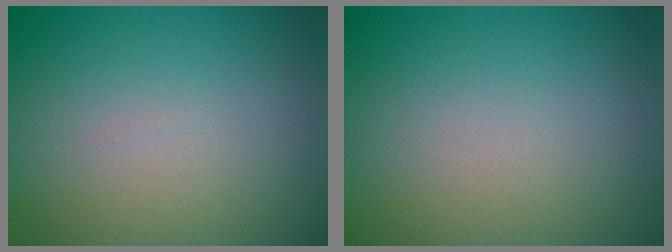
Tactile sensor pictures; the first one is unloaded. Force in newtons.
{"total": 0.0}